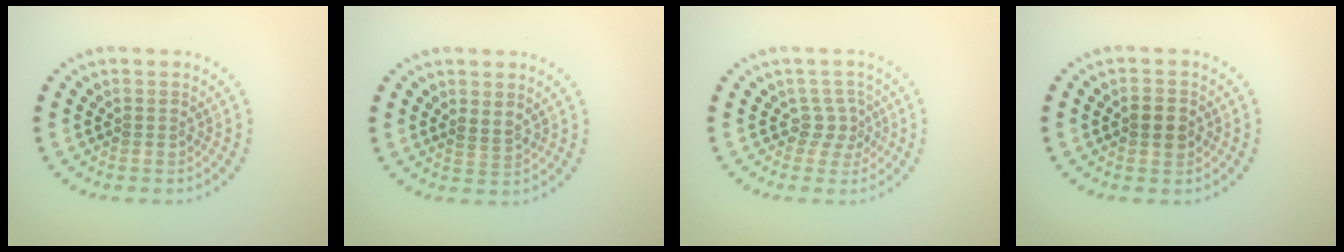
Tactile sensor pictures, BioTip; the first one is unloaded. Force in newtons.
{"total": 1.2, "press": 1.0, "slide": 0.7}
{"total": 2.0, "press": 1.3, "slide": 1.5}
{"total": 2.3, "press": 2.3, "slide": 0.1}